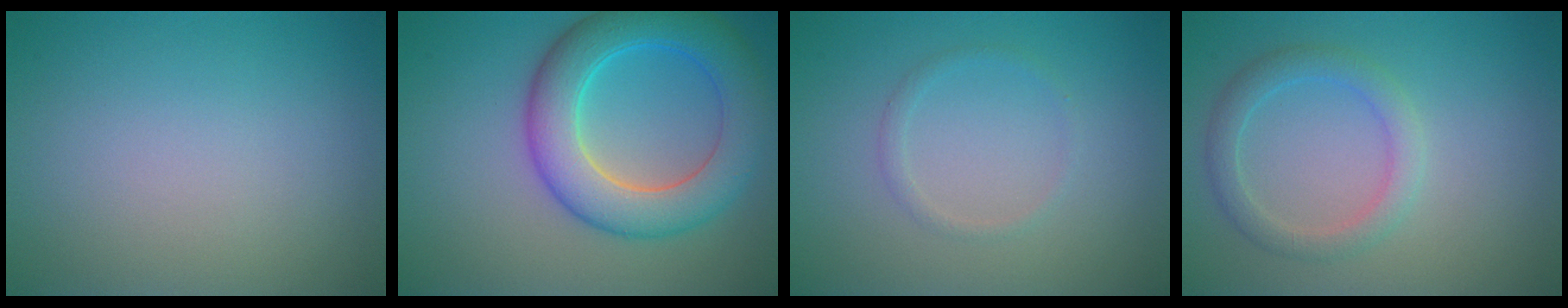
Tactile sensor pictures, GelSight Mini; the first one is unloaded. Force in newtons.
{"total": 7.7, "press": 7.7, "slide": 0.1}
{"total": 1.0, "press": 1.0, "slide": 0.0}
{"total": 2.7, "press": 2.7, "slide": 0.0}